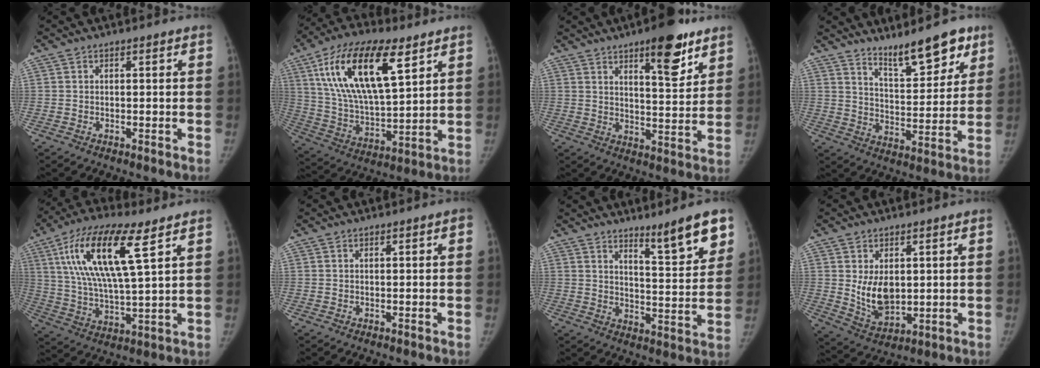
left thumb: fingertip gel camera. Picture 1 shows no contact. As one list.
[{"total": 22.2, "force": [10.0, 9.0, 17.7], "torque": [-0.310, -0.025, 0.182]}, {"total": 14.7, "force": [8.9, 4.4, 10.8], "torque": [-0.121, -0.055, 0.130]}, {"total": 12.3, "force": [9.1, 3.6, 7.5], "torque": [-0.083, -0.063, 0.150]}, {"total": 18.2, "force": [7.7, 4.9, 15.8], "torque": [-0.308, -0.017, 0.140]}, {"total": 0.9, "force": [0.2, 0.2, 0.9], "torque": [-0.013, 0.007, 0.002]}, {"total": 11.4, "force": [7.6, 1.8, 8.3], "torque": [-0.100, -0.054, 0.117]}, {"total": 8.5, "force": [1.3, 5.4, 6.5], "torque": [-0.093, -0.022, 0.041]}]